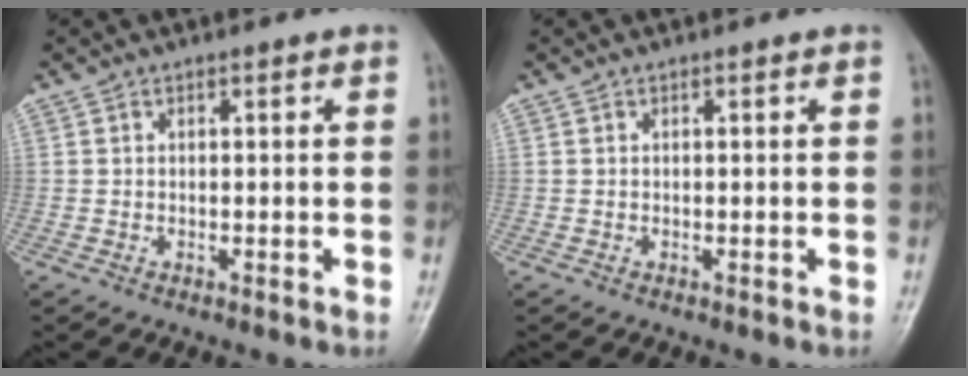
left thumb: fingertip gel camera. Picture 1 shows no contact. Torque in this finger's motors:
{"motor_torque": [-0.01, 0.00, 0.01, -0.02, 0.00]}